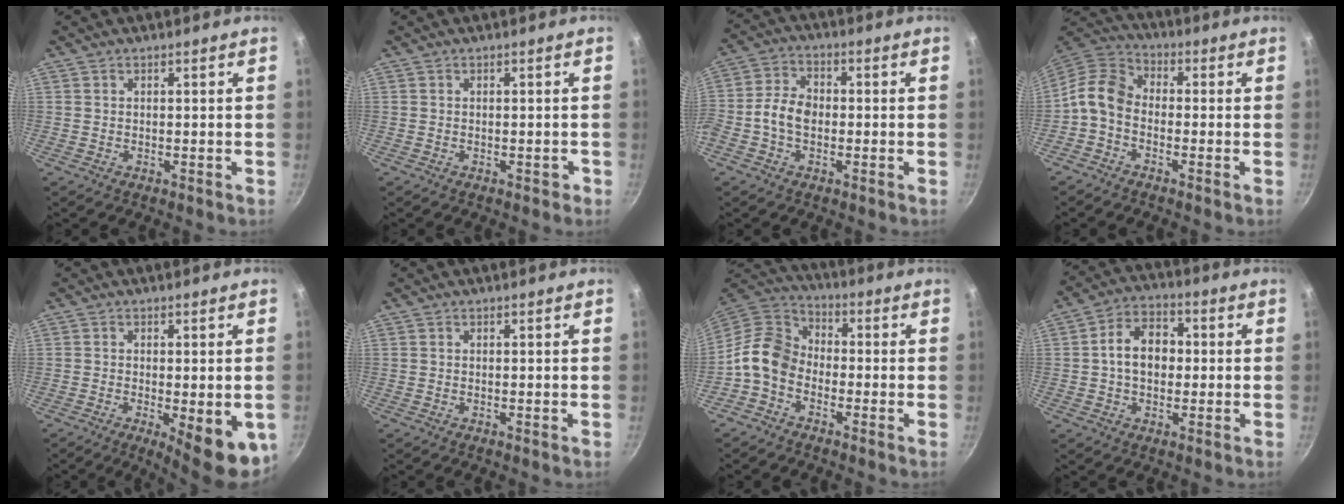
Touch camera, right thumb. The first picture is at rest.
{"total": 1.0, "force": [-0.5, 0.5, 0.7], "torque": [-0.003, 0.006, -0.005]}
{"total": 6.8, "force": [-1.2, 4.8, 4.7], "torque": [-0.078, 0.026, -0.037]}
{"total": 7.8, "force": [-2.1, 5.5, 5.1], "torque": [-0.099, 0.040, -0.062]}
{"total": 10.7, "force": [-3.0, 3.4, 9.7], "torque": [-0.109, -0.008, -0.031]}
{"total": 0.0}
{"total": 9.7, "force": [-3.2, 7.2, 5.6], "torque": [-0.087, 0.045, -0.087]}
{"total": 9.4, "force": [0.2, 6.8, 6.4], "torque": [-0.076, 0.024, -0.008]}